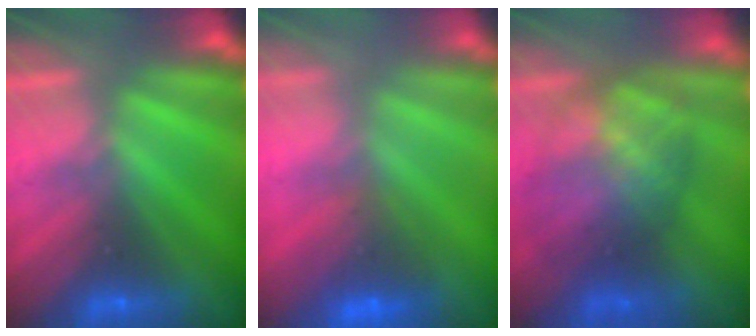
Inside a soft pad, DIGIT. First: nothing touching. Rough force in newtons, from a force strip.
{"total": 5.6}
{"total": 7.3}